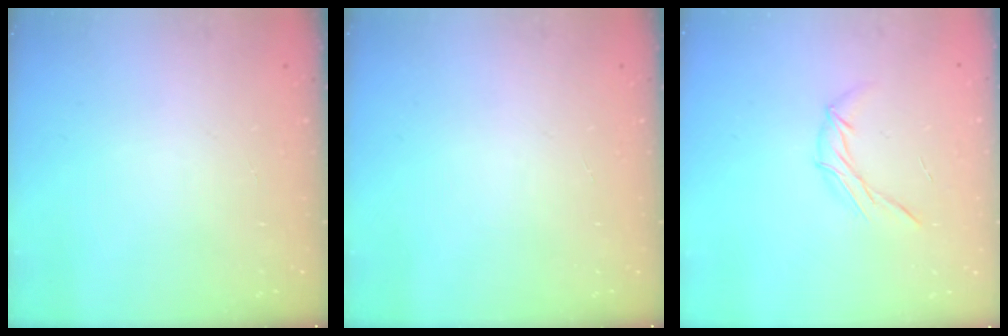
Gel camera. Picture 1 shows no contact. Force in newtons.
{"total": 0.0}
{"total": 6.6, "press": 6.6, "slide": 0.2}